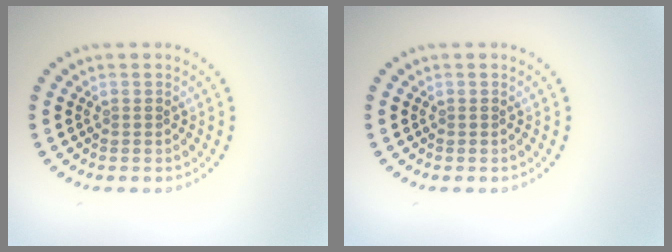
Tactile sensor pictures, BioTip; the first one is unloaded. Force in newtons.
{"total": 0.0}